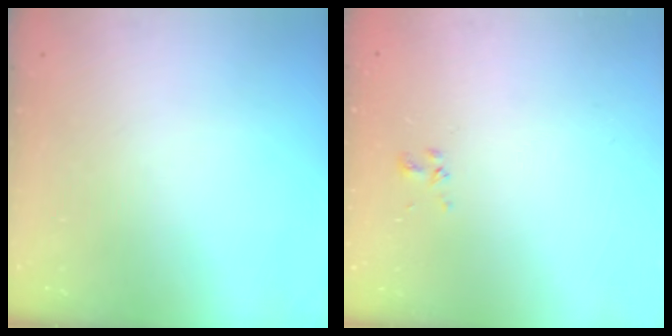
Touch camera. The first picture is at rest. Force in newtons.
{"total": 1.7, "press": 1.5, "slide": 0.8}